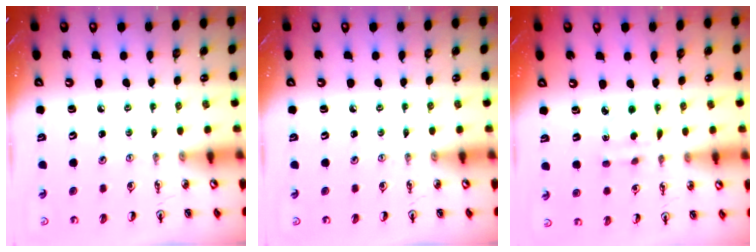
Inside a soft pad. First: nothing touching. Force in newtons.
{"total": 0.0}
{"total": 2.3, "press": 2.1, "slide": 0.8}